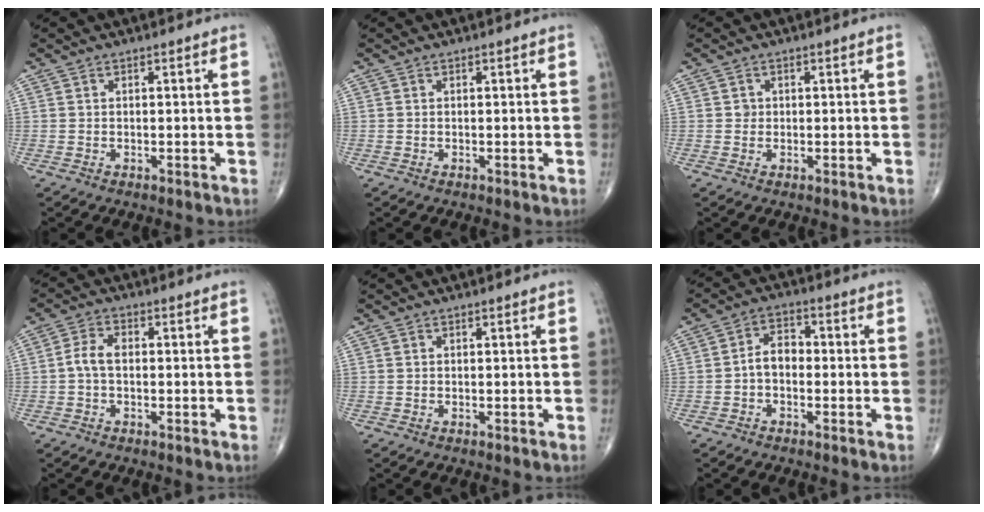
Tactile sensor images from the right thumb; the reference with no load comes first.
{"total": 0.0}
{"total": 1.0, "force": [0.1, 1.0, 0.2], "torque": [0.006, 0.003, 0.002]}
{"total": 3.7, "force": [-0.3, 2.2, 2.9], "torque": [-0.059, 0.014, -0.012]}
{"total": 0.0}
{"total": 4.8, "force": [-0.9, 3.2, 3.5], "torque": [-0.048, 0.023, -0.026]}